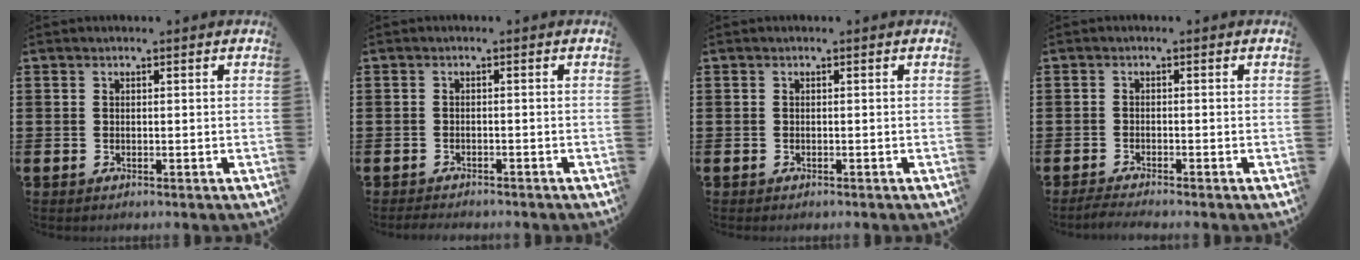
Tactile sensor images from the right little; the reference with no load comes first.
{"total": 1.0, "force": [-1.0, 0.1, 0.1], "torque": [-0.006, 0.000, -0.020]}
{"total": 0.0}
{"total": 1.2, "force": [-1.1, 0.0, 0.6], "torque": [-0.011, -0.001, -0.020]}